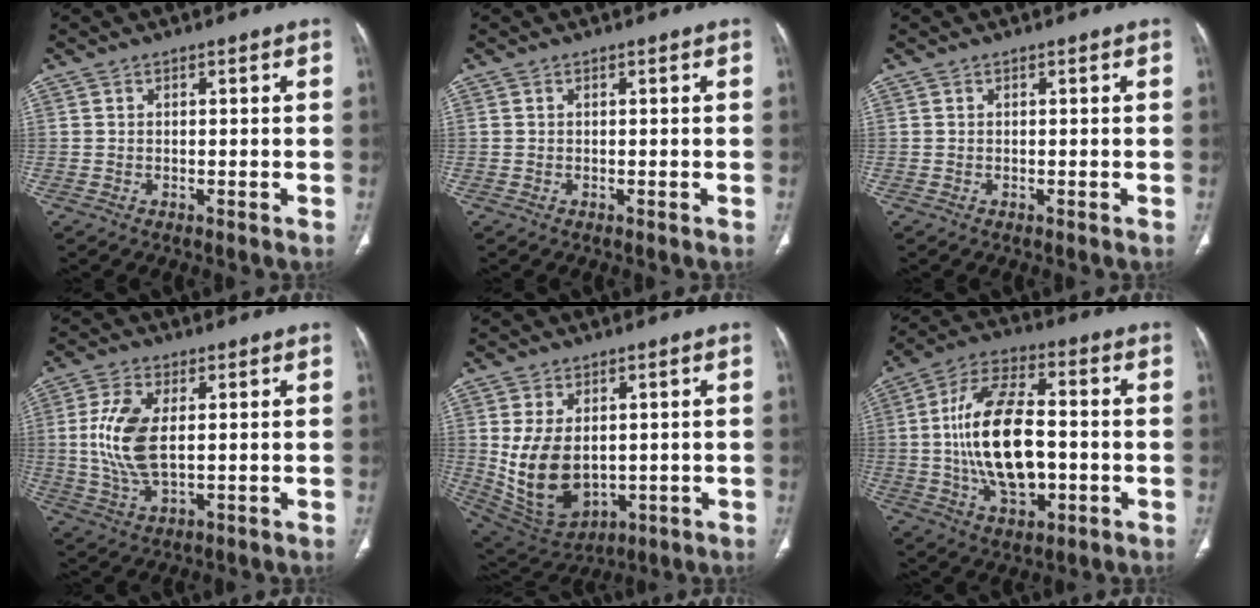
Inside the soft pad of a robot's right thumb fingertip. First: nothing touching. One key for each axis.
{"total": 0.0}
{"total": 0.0}
{"total": 10.7, "fx": 1.2, "fy": 5.3, "fz": 9.2, "tx": -0.201, "ty": -0.008, "tz": 0.029}
{"total": 13.3, "fx": 0.4, "fy": 8.8, "fz": 9.9, "tx": -0.172, "ty": -0.011, "tz": 0.039}
{"total": 18.7, "fx": -1.2, "fy": 9.7, "fz": 15.9, "tx": -0.290, "ty": 0.019, "tz": -0.017}